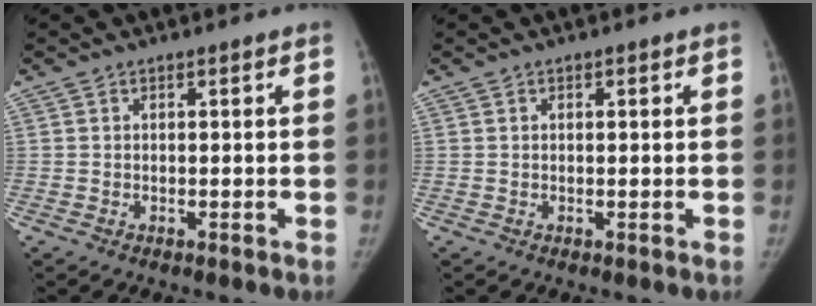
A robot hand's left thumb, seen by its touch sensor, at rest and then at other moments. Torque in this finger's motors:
{"motor_torque": [-0.45, 0.15, -0.66, 0.25, -0.01]}